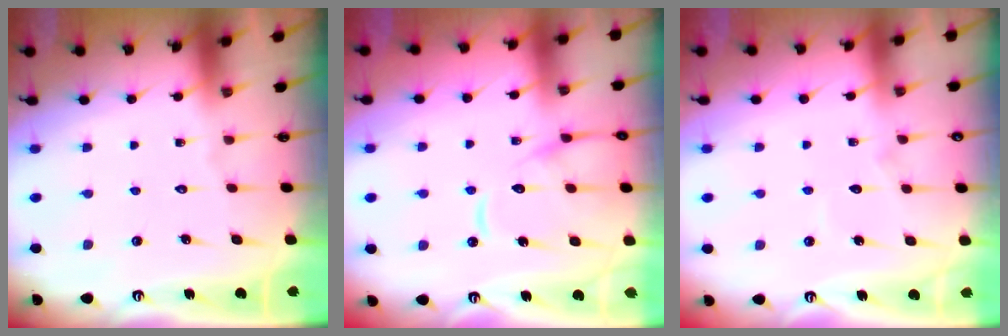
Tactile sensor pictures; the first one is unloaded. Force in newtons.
{"total": 13.9, "press": 13.9, "slide": 1.5}
{"total": 5.1, "press": 5.1, "slide": 0.5}